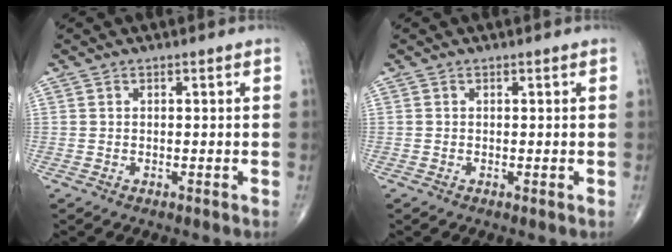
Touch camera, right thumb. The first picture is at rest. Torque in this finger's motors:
{"motor_torque": [1.62, 1.31, -0.20, -0.27, 0.01]}